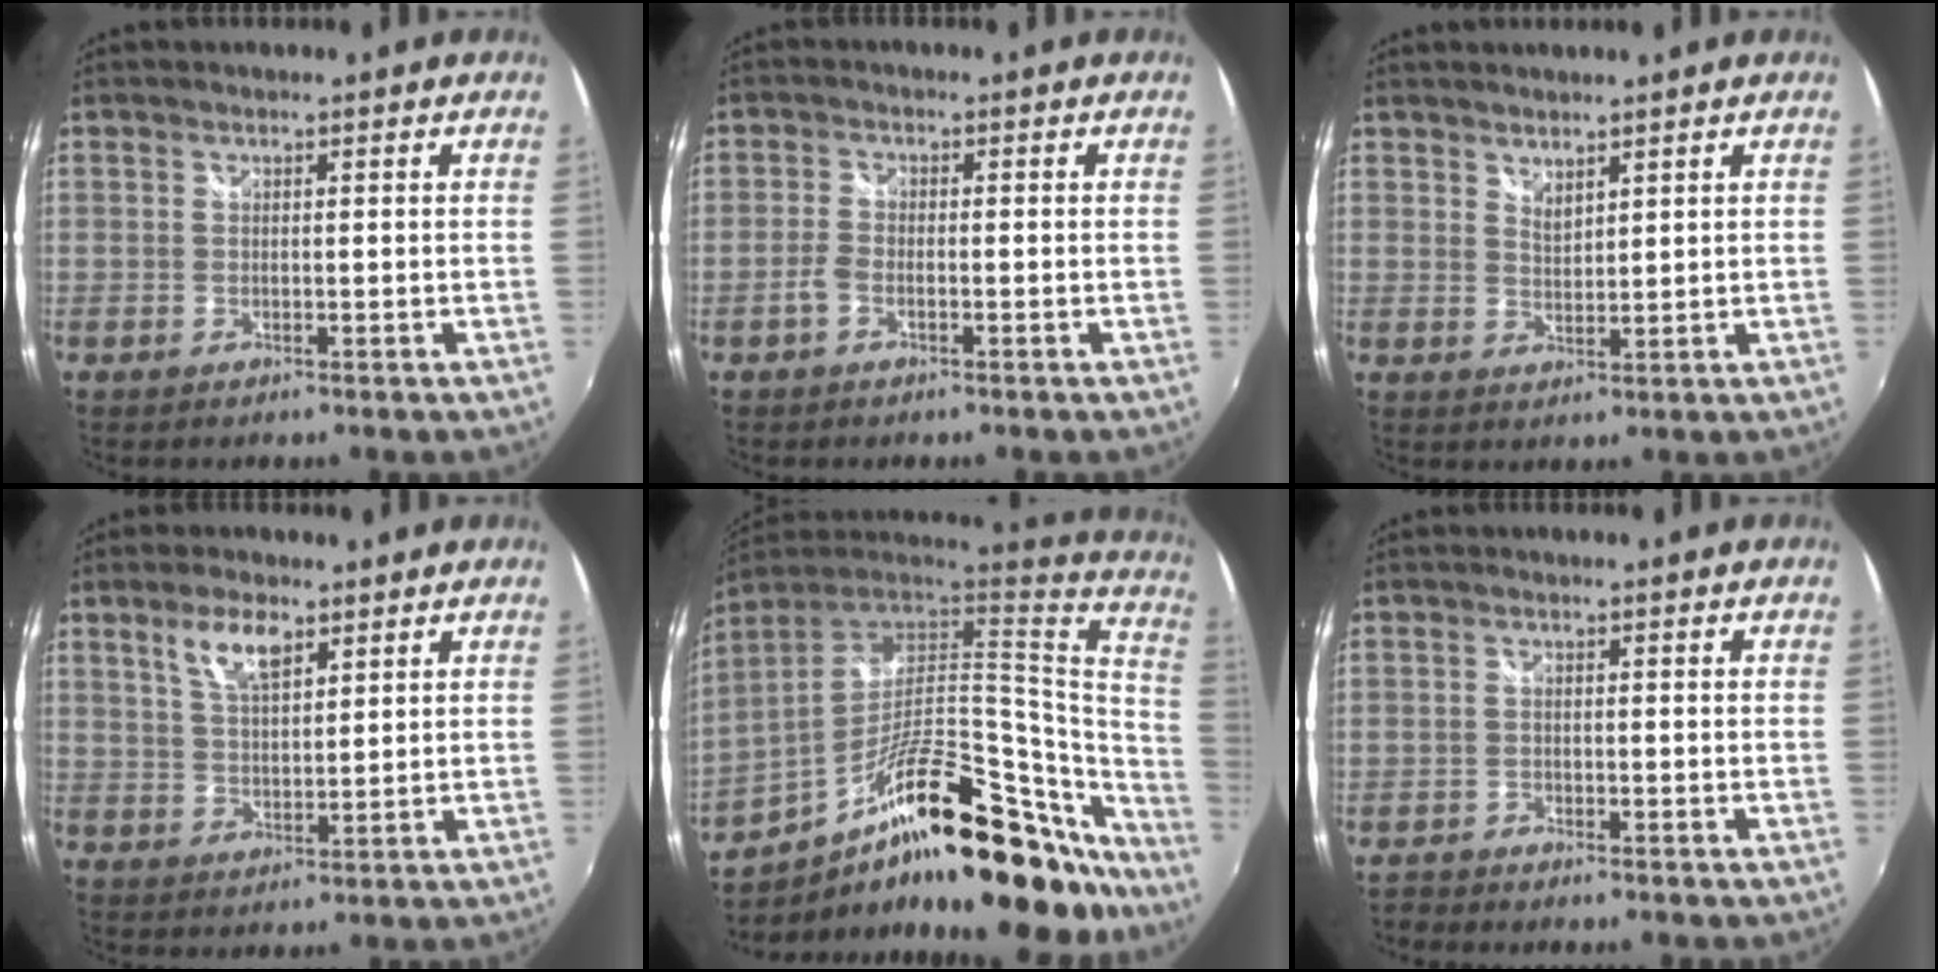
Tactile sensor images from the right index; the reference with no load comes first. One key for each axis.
{"total": 2.5, "fx": -1.4, "fy": 1.1, "fz": 1.8, "tx": -0.051, "ty": 0.004, "tz": -0.032}
{"total": 2.3, "fx": 2.1, "fy": 0.7, "fz": 0.7, "tx": -0.010, "ty": 0.001, "tz": 0.037}
{"total": 6.1, "fx": 3.5, "fy": 2.4, "fz": 4.4, "tx": -0.082, "ty": 0.008, "tz": 0.067}
{"total": 35.6, "fx": -21.1, "fy": 12.6, "fz": 25.7, "tx": -0.383, "ty": 0.000, "tz": -0.319}
{"total": 2.4, "fx": -2.3, "fy": 0.6, "fz": 0.2, "tx": -0.013, "ty": -0.008, "tz": -0.047}